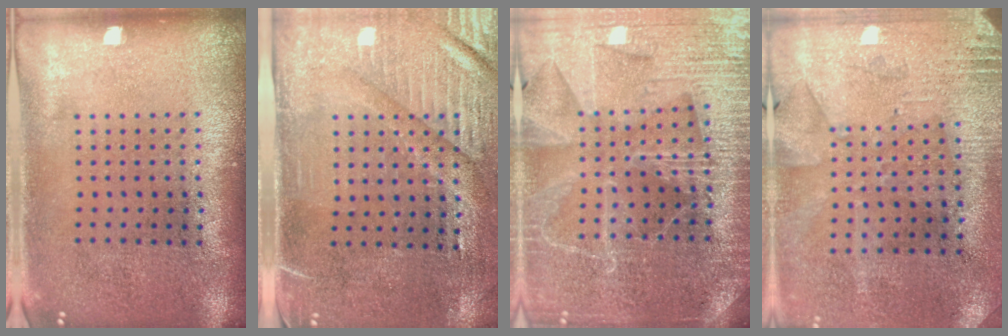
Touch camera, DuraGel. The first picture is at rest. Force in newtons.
{"total": 3.3, "press": 2.9, "slide": 1.5}
{"total": 4.2, "press": 3.9, "slide": 1.3}
{"total": 2.7, "press": 2.2, "slide": 1.5}